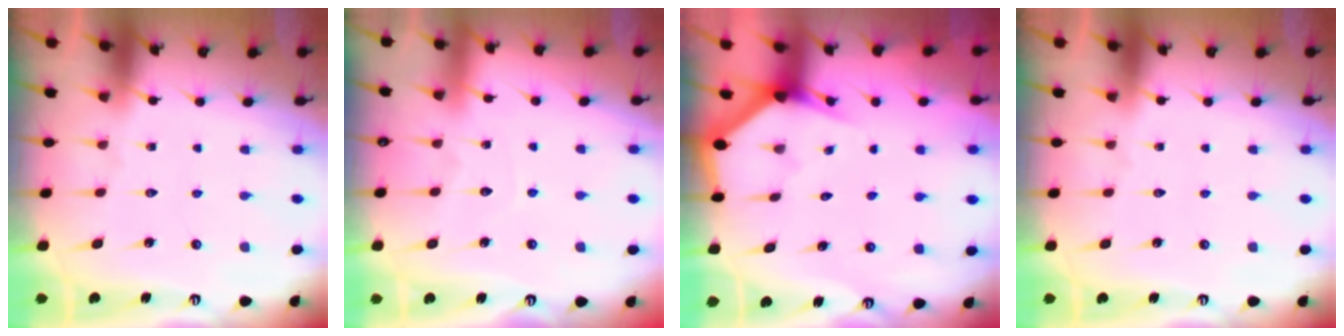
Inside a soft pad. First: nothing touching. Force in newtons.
{"total": 4.5, "press": 4.4, "slide": 0.5}
{"total": 2.8, "press": 2.8, "slide": 0.1}
{"total": 0.0}